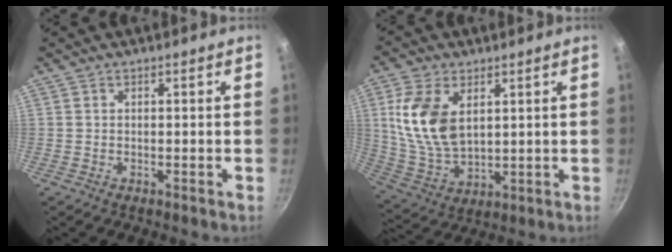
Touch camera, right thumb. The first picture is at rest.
{"total": 13.5, "force": [3.7, 8.0, 10.2], "torque": [-0.188, -0.021, 0.084]}